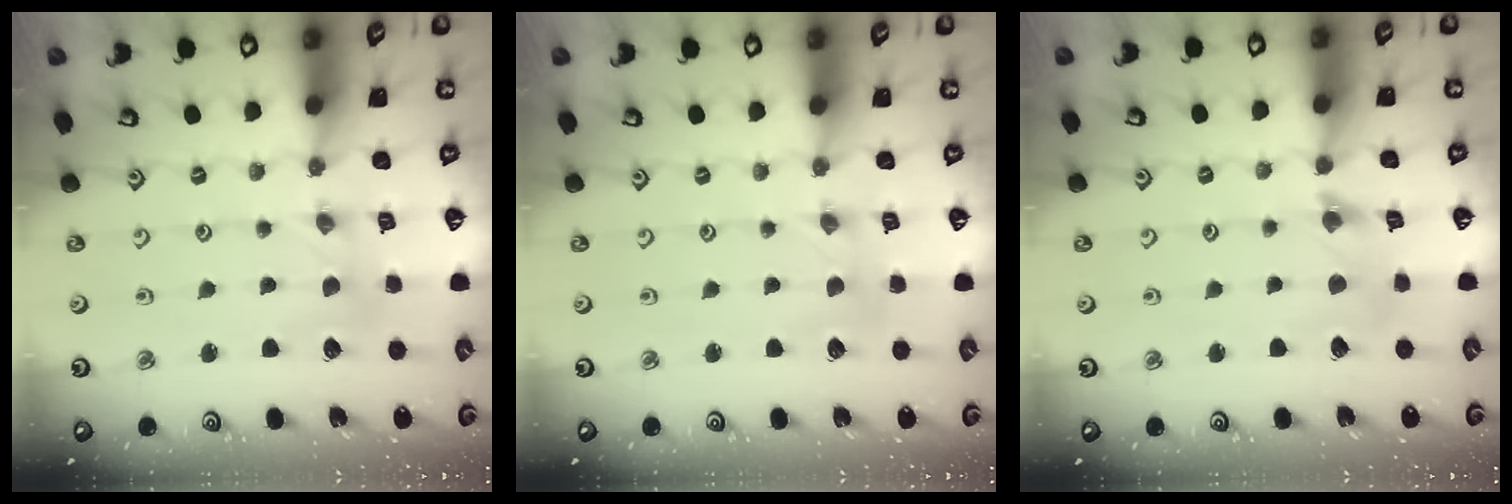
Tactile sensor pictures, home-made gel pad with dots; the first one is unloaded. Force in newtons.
{"total": 0.0}
{"total": 4.2, "press": 4.2, "slide": 0.4}